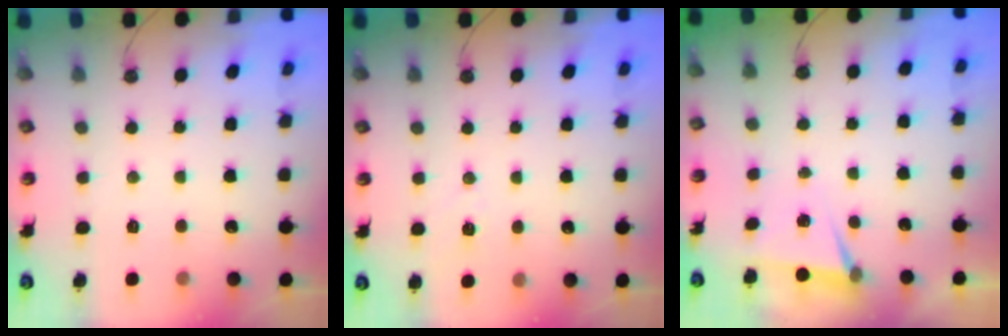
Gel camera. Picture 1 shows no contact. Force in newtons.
{"total": 4.1, "press": 3.4, "slide": 2.2}
{"total": 5.3, "press": 2.5, "slide": 4.6}